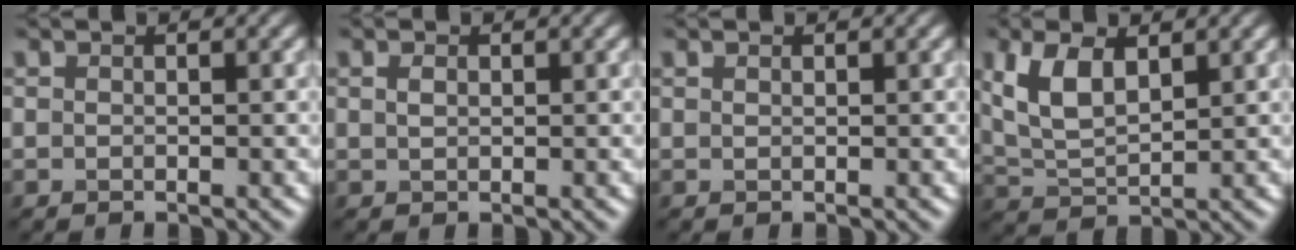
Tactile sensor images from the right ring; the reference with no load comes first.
{"total": 0.8, "force": [0.3, 0.5, 0.6], "torque": [-0.014, 0.001, 0.008]}
{"total": 0.0}
{"total": 5.4, "force": [2.1, 2.7, 4.2], "torque": [-0.099, 0.003, 0.044]}